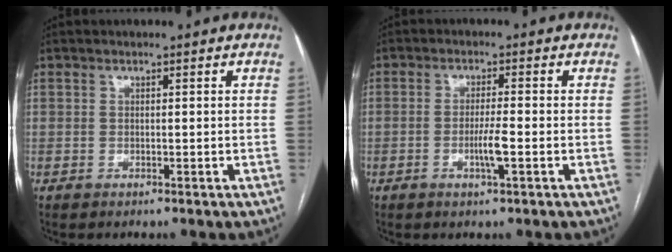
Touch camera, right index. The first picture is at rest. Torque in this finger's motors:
{"motor_torque": [0.82, 0.12, 0.18, 0.05]}